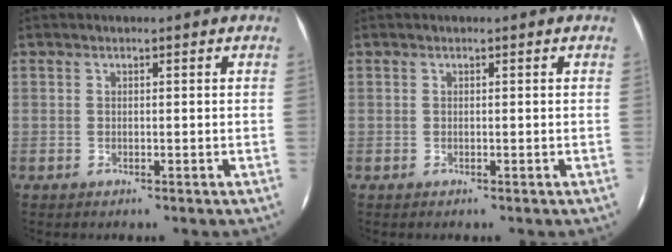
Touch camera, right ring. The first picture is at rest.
{"total": 0.0}